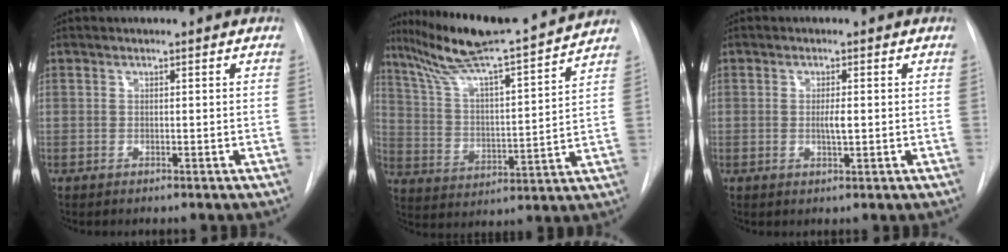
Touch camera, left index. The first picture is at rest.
{"total": 19.6, "force": [17.3, -0.1, 9.2], "torque": [-0.158, 0.000, 0.273]}
{"total": 2.1, "force": [-0.1, 0.4, 2.0], "torque": [-0.038, -0.001, -0.001]}